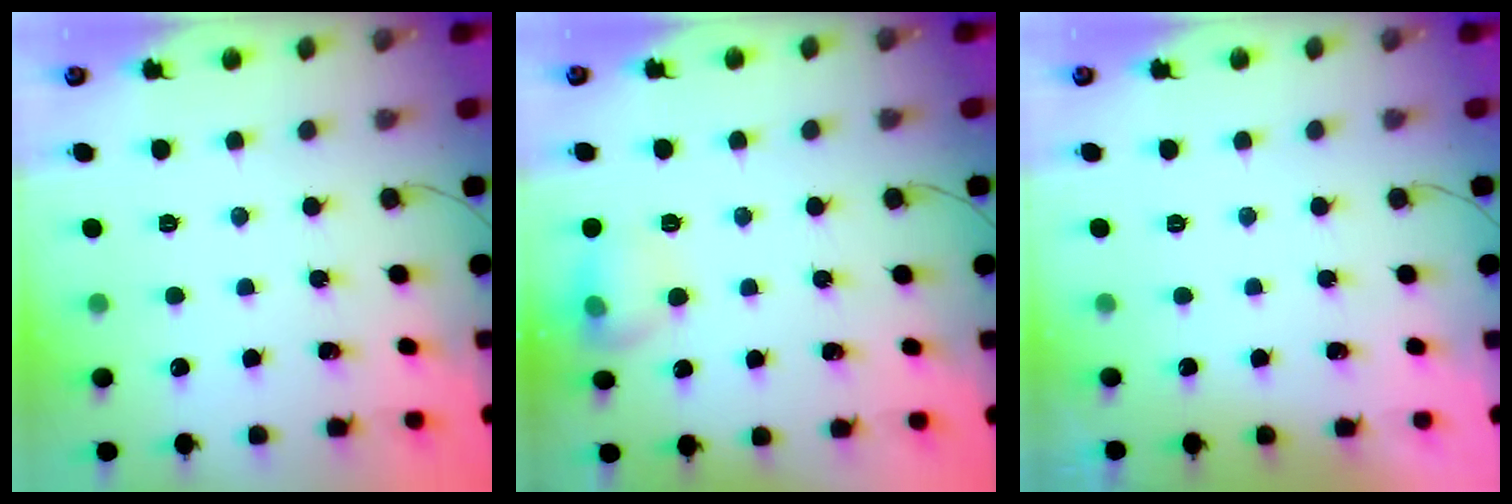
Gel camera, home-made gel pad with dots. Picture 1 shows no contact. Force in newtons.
{"total": 8.4, "press": 8.4, "slide": 0.8}
{"total": 0.0}